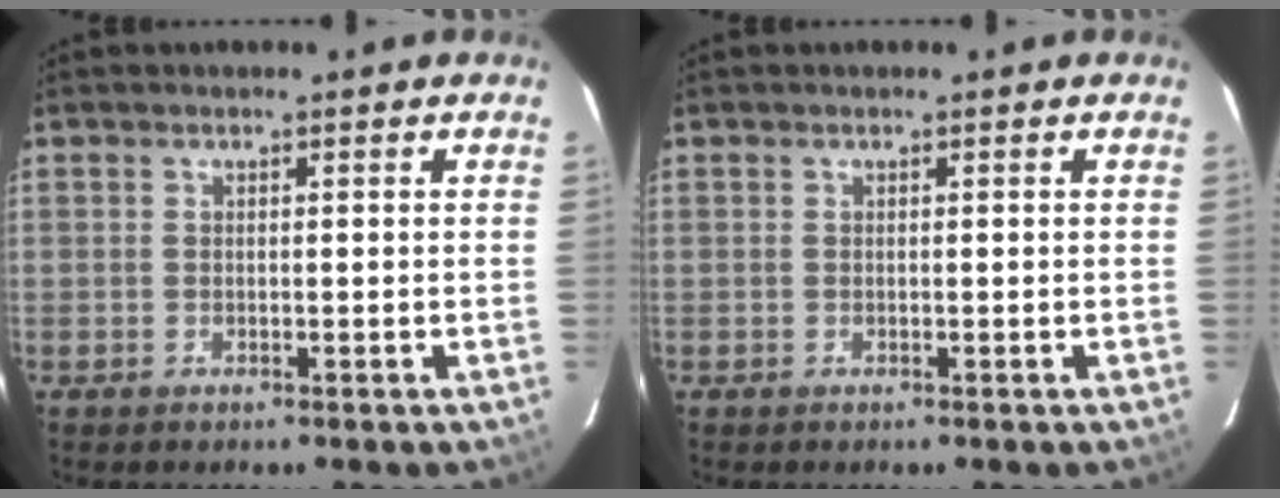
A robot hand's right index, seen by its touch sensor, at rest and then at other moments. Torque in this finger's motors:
{"motor_torque": [0.00, 0.00, 0.00, 0.00]}